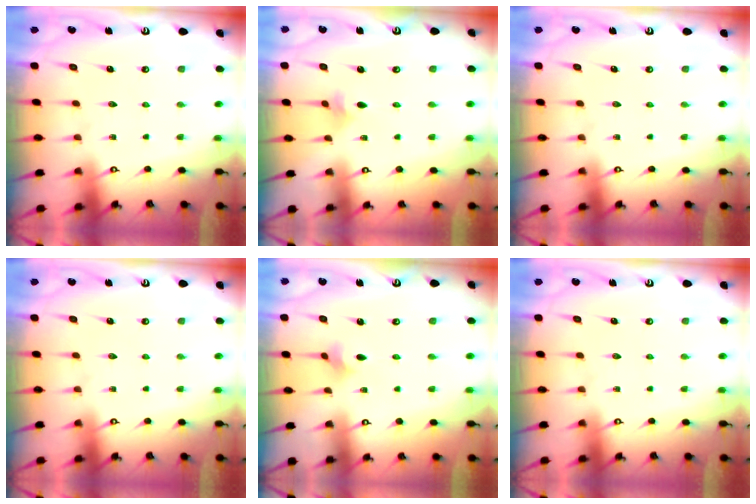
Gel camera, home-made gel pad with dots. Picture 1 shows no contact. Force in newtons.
{"total": 2.5, "press": 2.4, "slide": 0.6}
{"total": 0.0}
{"total": 0.0}
{"total": 2.0, "press": 2.0, "slide": 0.4}
{"total": 0.0}